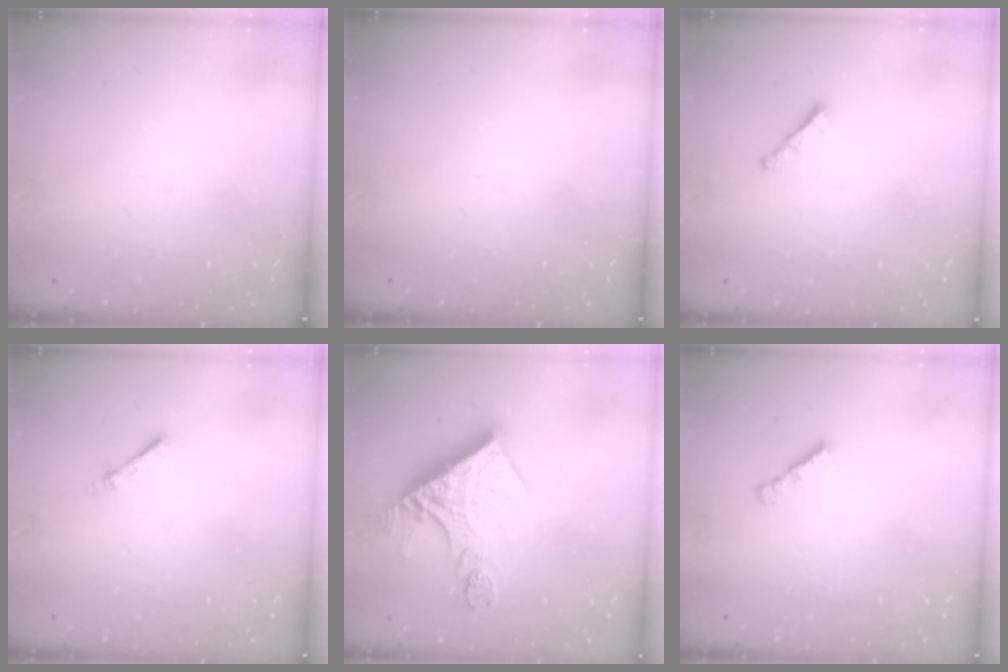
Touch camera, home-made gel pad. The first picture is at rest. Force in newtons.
{"total": 0.0}
{"total": 1.6, "press": 1.5, "slide": 0.5}
{"total": 1.9, "press": 1.9, "slide": 0.3}
{"total": 16.2, "press": 16.2, "slide": 1.7}
{"total": 1.6, "press": 1.5, "slide": 0.4}